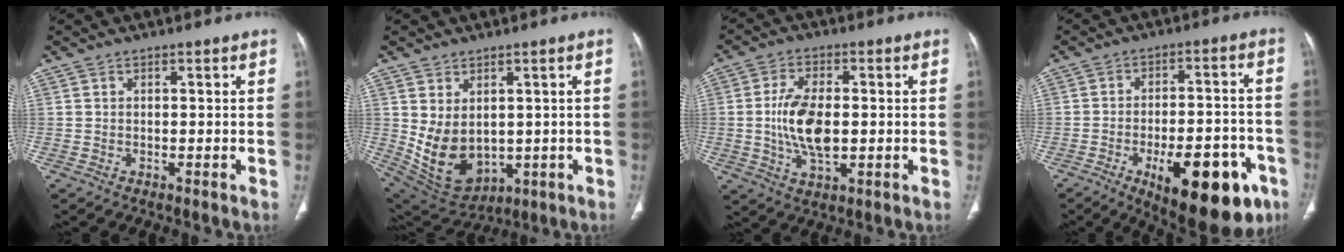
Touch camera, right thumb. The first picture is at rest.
{"total": 11.2, "force": [0.4, 7.9, 8.0], "torque": [-0.128, -0.012, 0.046]}
{"total": 10.3, "force": [-0.4, 5.2, 8.9], "torque": [-0.173, -0.002, -0.005]}
{"total": 21.5, "force": [-10.0, 8.9, 16.8], "torque": [-0.177, 0.044, -0.127]}